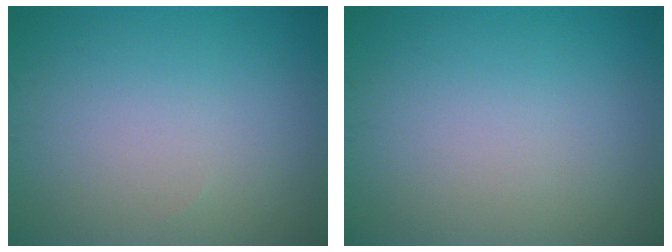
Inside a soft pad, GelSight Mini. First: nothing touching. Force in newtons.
{"total": 0.0}